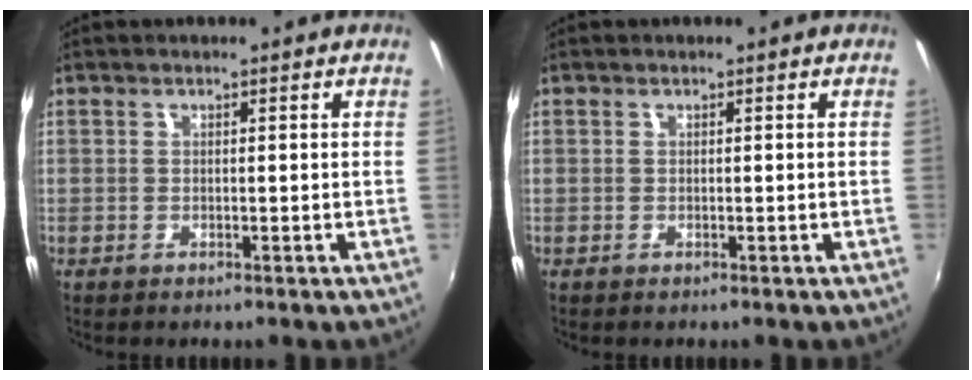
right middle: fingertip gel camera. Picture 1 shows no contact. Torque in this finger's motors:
{"motor_torque": [0.00, 0.00, 0.00, 0.00]}